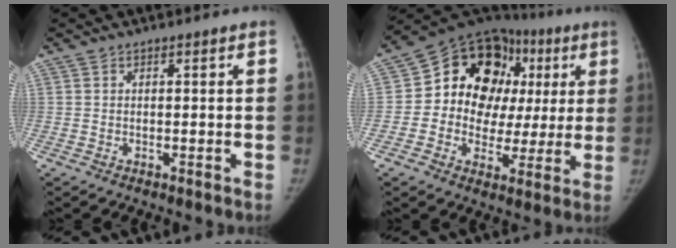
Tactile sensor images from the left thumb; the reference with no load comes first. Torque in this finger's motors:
{"motor_torque": [2.09, 2.27, -0.06, 0.23, 0.01]}